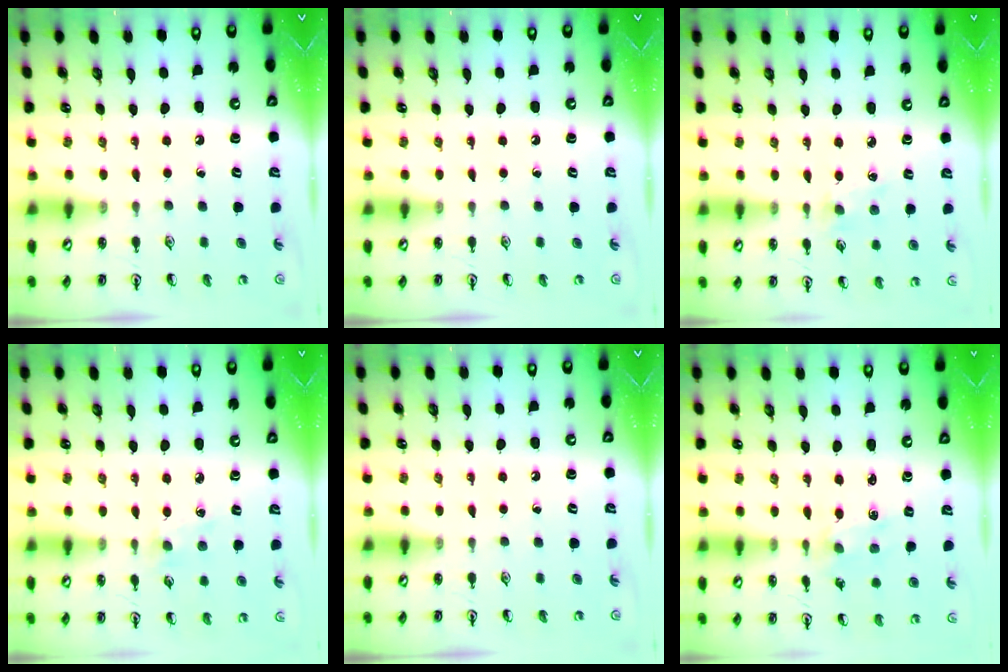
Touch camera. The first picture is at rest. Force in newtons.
{"total": 0.0}
{"total": 2.6, "press": 2.5, "slide": 0.5}
{"total": 2.6, "press": 2.5, "slide": 0.5}
{"total": 0.0}
{"total": 1.5, "press": 1.5, "slide": 0.3}